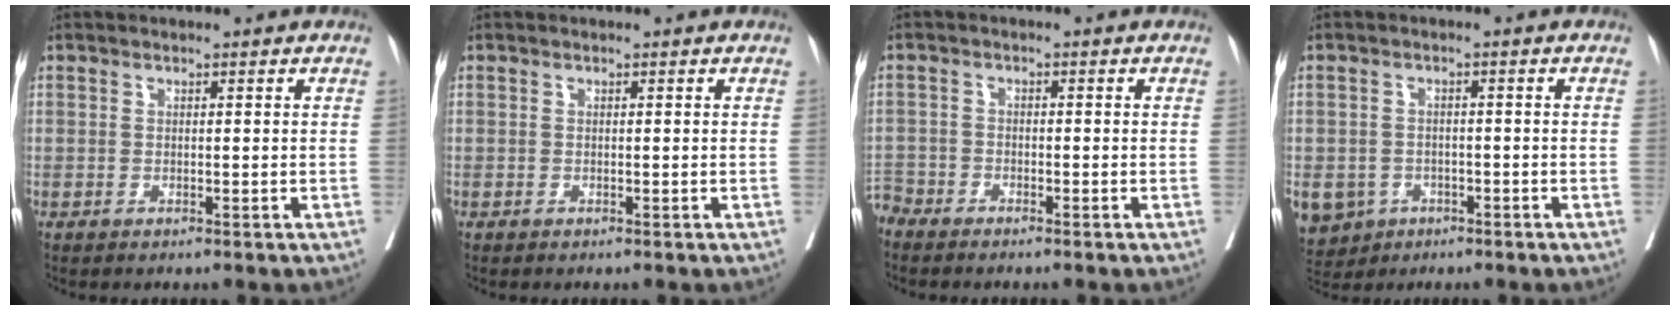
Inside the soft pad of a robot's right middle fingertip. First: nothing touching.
{"total": 0.0}
{"total": 3.3, "force": [-3.2, 0.8, -0.1], "torque": [0.002, -0.007, -0.064]}
{"total": 8.4, "force": [-4.2, 6.9, 2.5], "torque": [-0.068, 0.001, -0.058]}